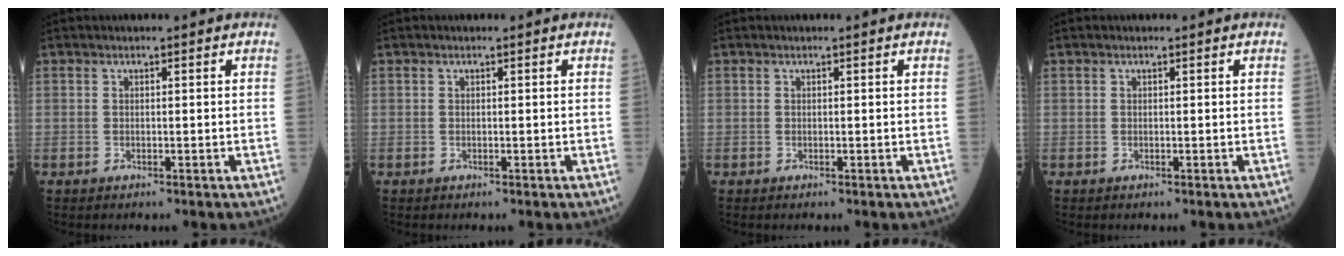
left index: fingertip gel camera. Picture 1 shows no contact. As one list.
[{"total": 0.0}, {"total": 0.0}, {"total": 0.0}]